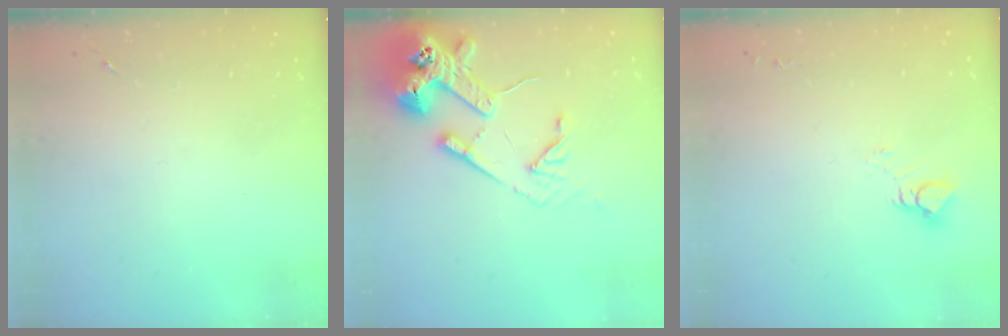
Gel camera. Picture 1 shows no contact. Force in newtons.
{"total": 16.6, "press": 16.5, "slide": 2.0}
{"total": 4.5, "press": 4.5, "slide": 0.2}